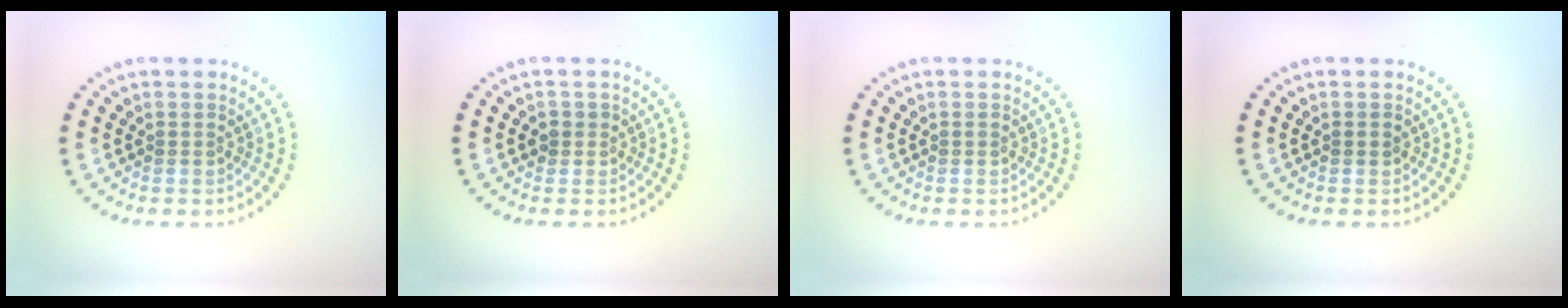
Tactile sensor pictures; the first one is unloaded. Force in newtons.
{"total": 1.1, "press": 1.0, "slide": 0.5}
{"total": 0.0}
{"total": 0.6, "press": 0.6, "slide": 0.1}